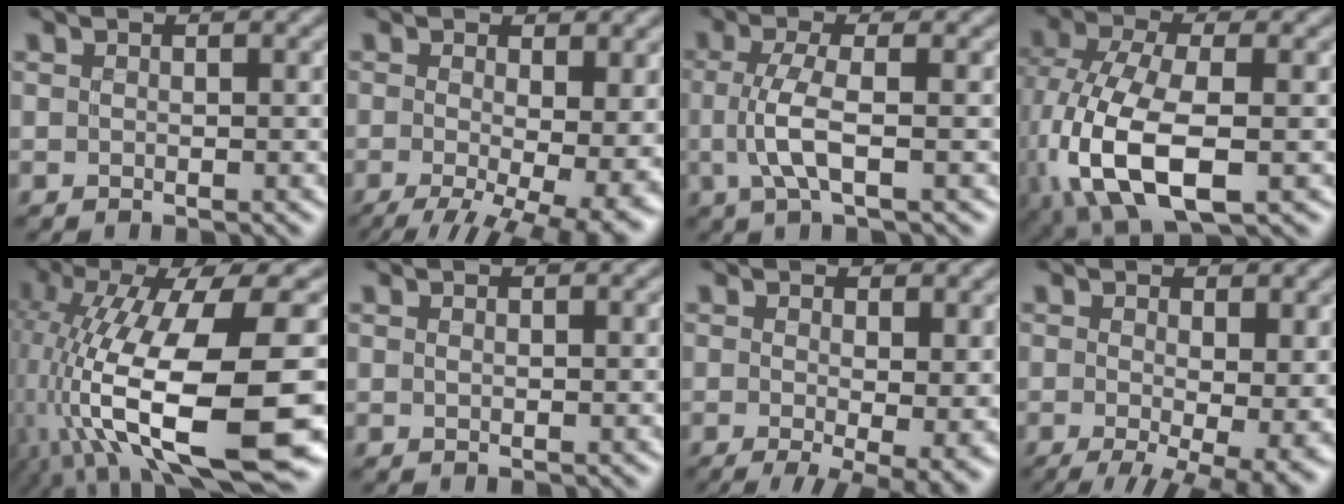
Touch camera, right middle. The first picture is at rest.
{"total": 11.5, "force": [-2.3, 4.7, 10.3], "torque": [-0.135, -0.026, -0.010]}
{"total": 3.6, "force": [-0.7, 1.0, 3.4], "torque": [-0.077, -0.006, -0.013]}
{"total": 10.3, "force": [-3.0, 5.1, 8.4], "torque": [-0.191, -0.015, -0.058]}
{"total": 14.9, "force": [-3.6, 5.1, 13.6], "torque": [-0.264, -0.021, -0.049]}
{"total": 0.0}
{"total": 5.0, "force": [-0.5, 1.3, 4.8], "torque": [-0.068, -0.023, -0.003]}
{"total": 7.6, "force": [-1.1, 2.5, 7.1], "torque": [-0.090, -0.021, -0.009]}